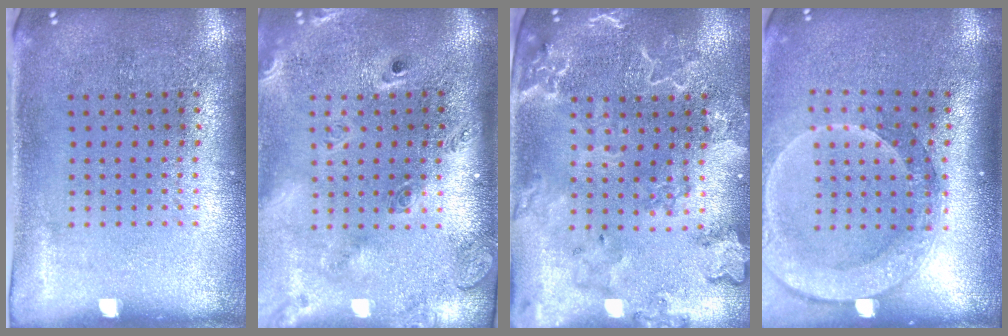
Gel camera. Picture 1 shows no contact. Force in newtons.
{"total": 2.6, "press": 1.9, "slide": 1.8}
{"total": 2.7, "press": 2.6, "slide": 0.8}
{"total": 2.5, "press": 2.0, "slide": 1.5}